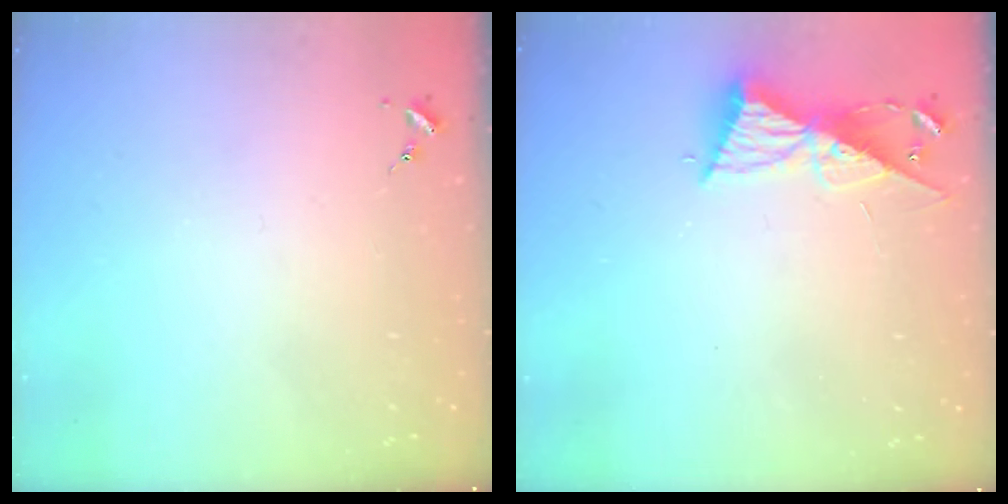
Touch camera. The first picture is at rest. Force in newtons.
{"total": 9.5, "press": 9.5, "slide": 0.5}